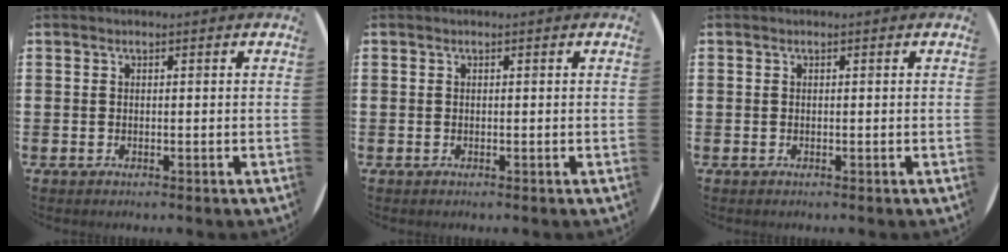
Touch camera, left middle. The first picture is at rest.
{"total": 0.0}
{"total": 0.0}